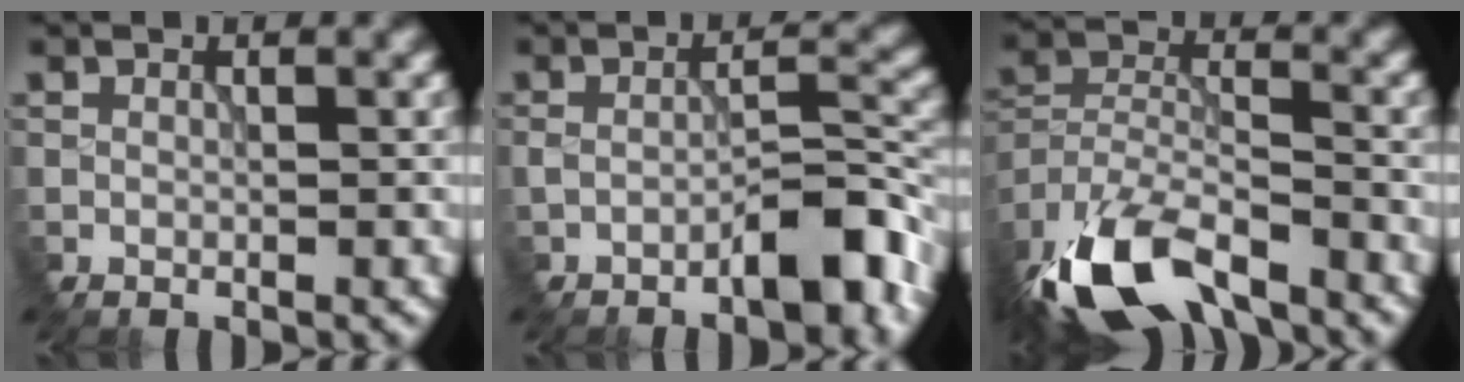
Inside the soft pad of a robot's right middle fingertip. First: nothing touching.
{"total": 5.6, "force": [-3.3, 1.6, 4.3], "torque": [-0.055, 0.006, -0.058]}
{"total": 11.3, "force": [-8.7, 4.1, 5.9], "torque": [-0.116, -0.014, -0.166]}